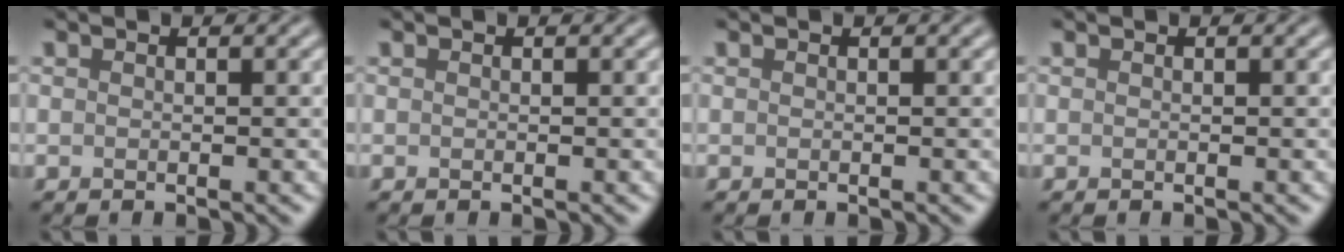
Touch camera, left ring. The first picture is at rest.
{"total": 0.0}
{"total": 0.0}
{"total": 0.0}